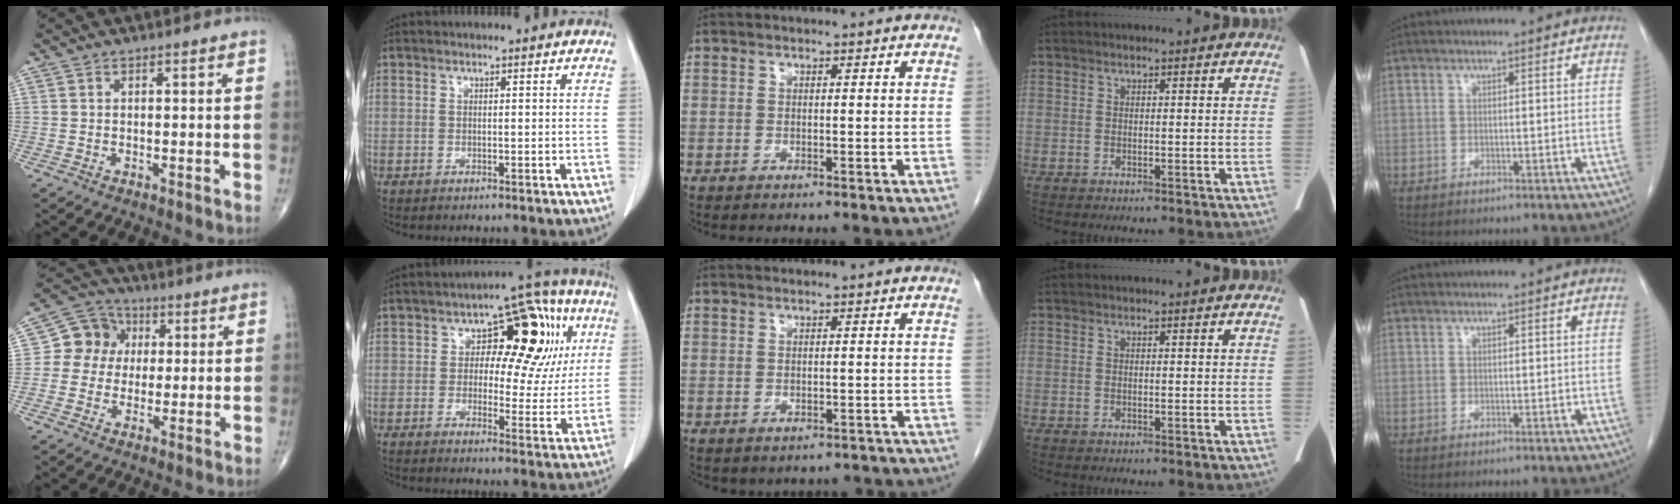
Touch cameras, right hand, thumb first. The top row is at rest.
{"thumb": {"total": 8.7, "force": [1.1, 7.8, 3.6], "torque": [-0.029, 0.012, 0.005]}, "index": {"total": 14.0, "force": [3.7, 7.3, 11.3], "torque": [-0.121, 0.043, 0.049]}, "middle": {"total": 3.1, "force": [-2.5, 1.7, 0.5], "torque": [-0.003, 0.009, -0.028]}}